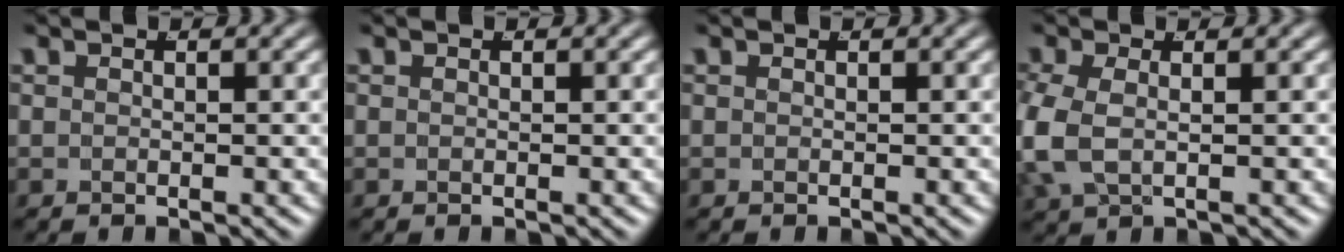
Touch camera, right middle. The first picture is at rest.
{"total": 0.0}
{"total": 0.0}
{"total": 3.6, "force": [-0.1, 2.3, 2.8], "torque": [-0.089, -0.014, 0.011]}